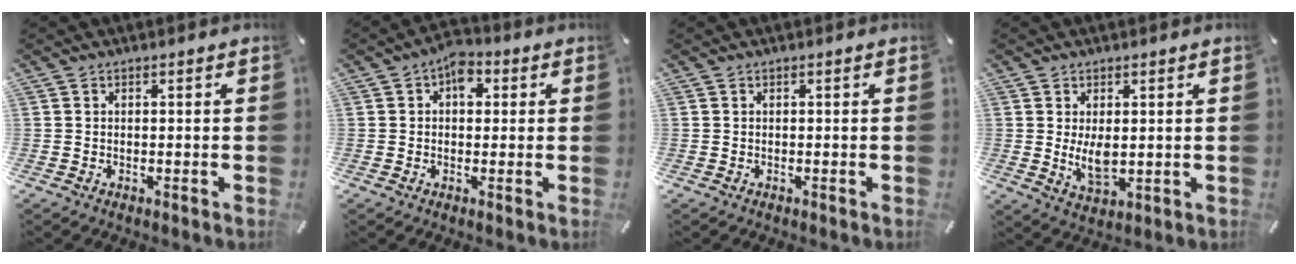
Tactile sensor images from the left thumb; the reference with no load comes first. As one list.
[{"total": 5.1, "force": [1.1, 3.6, 3.5], "torque": [-0.038, 0.000, 0.013]}, {"total": 0.0}, {"total": 6.1, "force": [0.6, 3.6, 4.9], "torque": [-0.097, -0.008, 0.006]}]